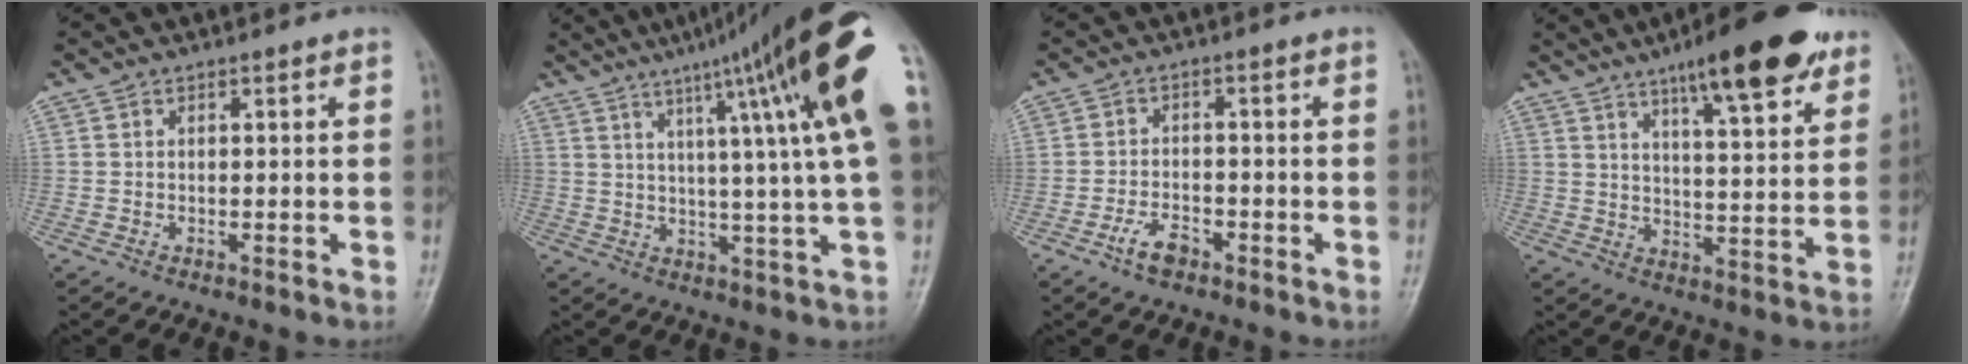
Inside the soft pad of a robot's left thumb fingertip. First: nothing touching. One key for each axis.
{"total": 21.8, "fx": 9.0, "fy": 0.5, "fz": 19.8, "tx": -0.273, "ty": -0.006, "tz": 0.116}
{"total": 4.3, "fx": -2.7, "fy": 2.2, "fz": 2.6, "tx": -0.048, "ty": 0.020, "tz": -0.051}
{"total": 17.1, "fx": 10.7, "fy": 4.3, "fz": 12.6, "tx": -0.156, "ty": -0.043, "tz": 0.158}